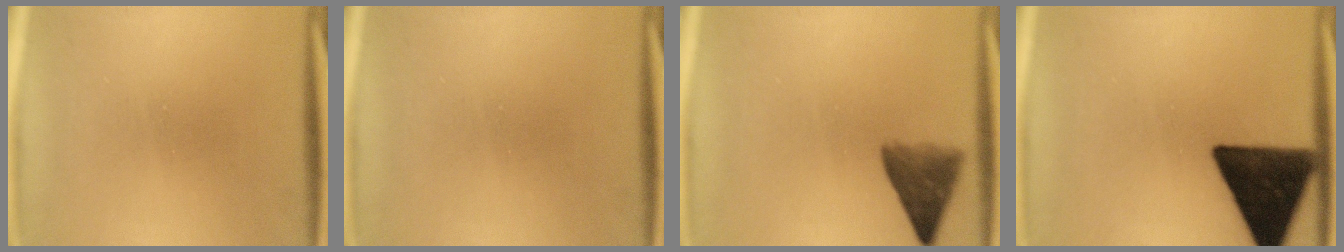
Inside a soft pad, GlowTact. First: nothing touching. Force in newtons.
{"total": 0.0}
{"total": 5.8}
{"total": 16.0}